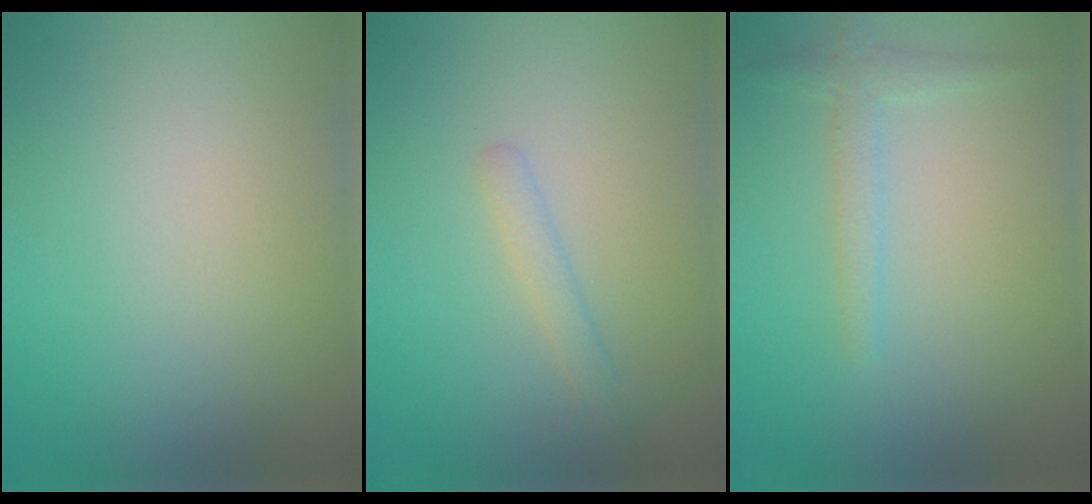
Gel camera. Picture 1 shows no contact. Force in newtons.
{"total": 1.6, "press": 1.6, "slide": 0.0}
{"total": 1.9, "press": 1.9, "slide": 0.1}